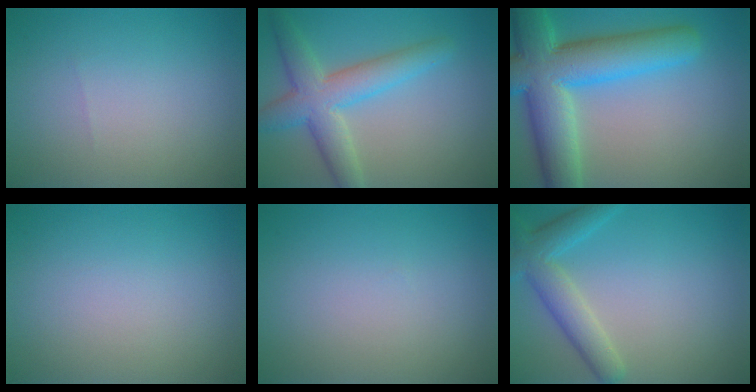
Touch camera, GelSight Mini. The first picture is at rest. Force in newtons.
{"total": 5.6, "press": 5.6, "slide": 0.1}
{"total": 10.8, "press": 10.7, "slide": 0.8}
{"total": 0.0}
{"total": 0.0}
{"total": 4.1, "press": 4.1, "slide": 0.3}